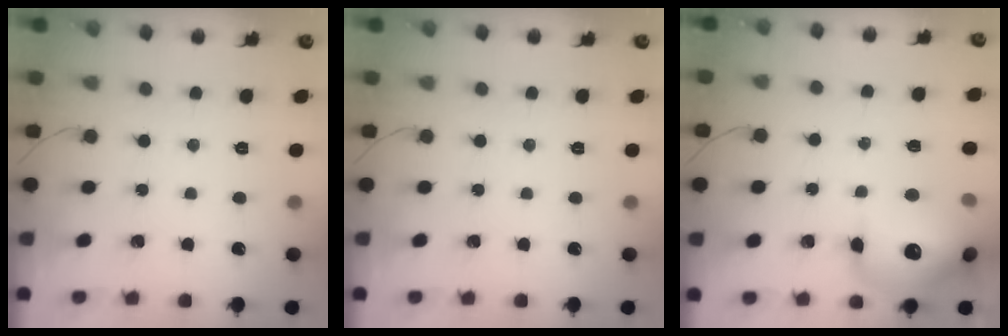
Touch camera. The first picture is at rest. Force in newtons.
{"total": 0.0}
{"total": 17.3, "press": 17.0, "slide": 3.0}